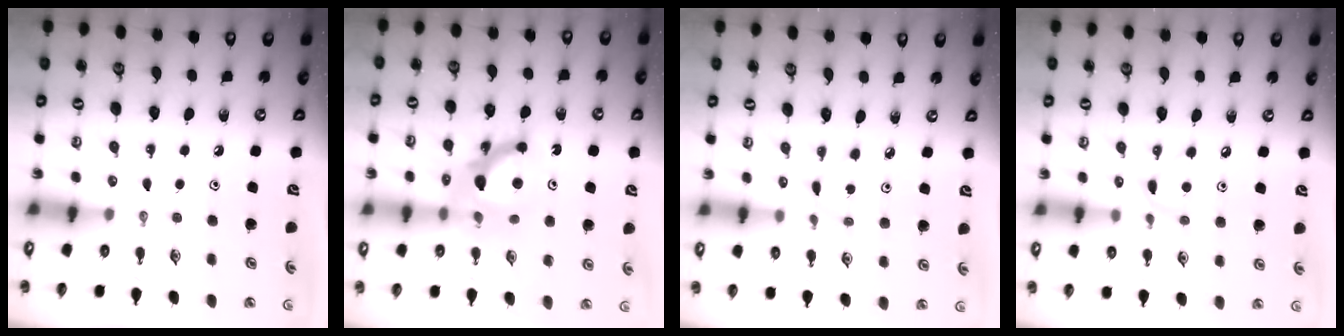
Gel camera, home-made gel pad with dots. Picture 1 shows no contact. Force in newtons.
{"total": 11.3, "press": 11.0, "slide": 2.4}
{"total": 2.3, "press": 2.3, "slide": 0.3}
{"total": 5.9, "press": 5.9, "slide": 0.6}